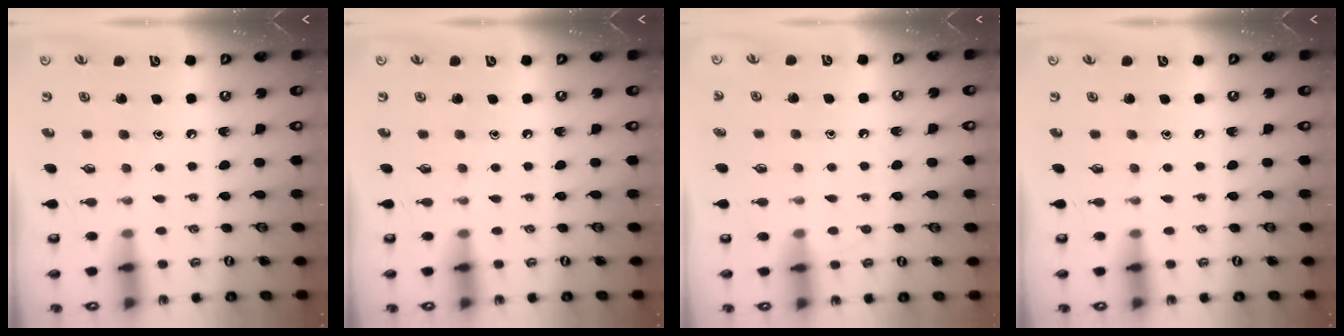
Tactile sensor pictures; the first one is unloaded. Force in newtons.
{"total": 0.0}
{"total": 2.4, "press": 2.4, "slide": 0.3}
{"total": 0.0}